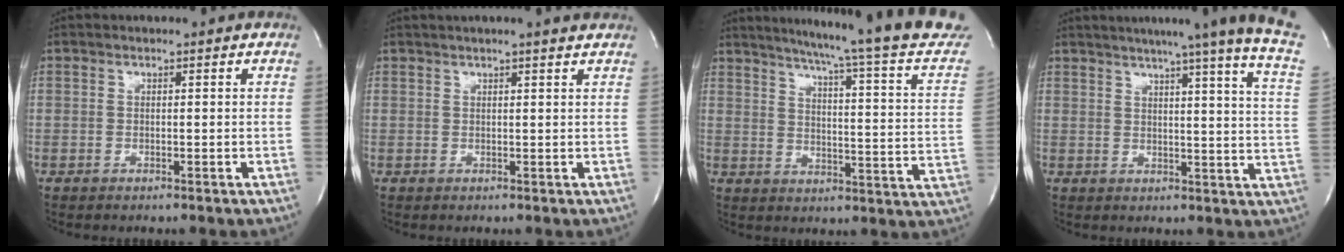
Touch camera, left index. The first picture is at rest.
{"total": 5.6, "force": [4.9, -0.4, 2.8], "torque": [-0.043, 0.019, 0.056]}
{"total": 25.8, "force": [22.5, -1.0, 12.5], "torque": [-0.186, -0.083, 0.271]}
{"total": 23.3, "force": [19.1, -1.6, 13.1], "torque": [-0.179, -0.057, 0.224]}